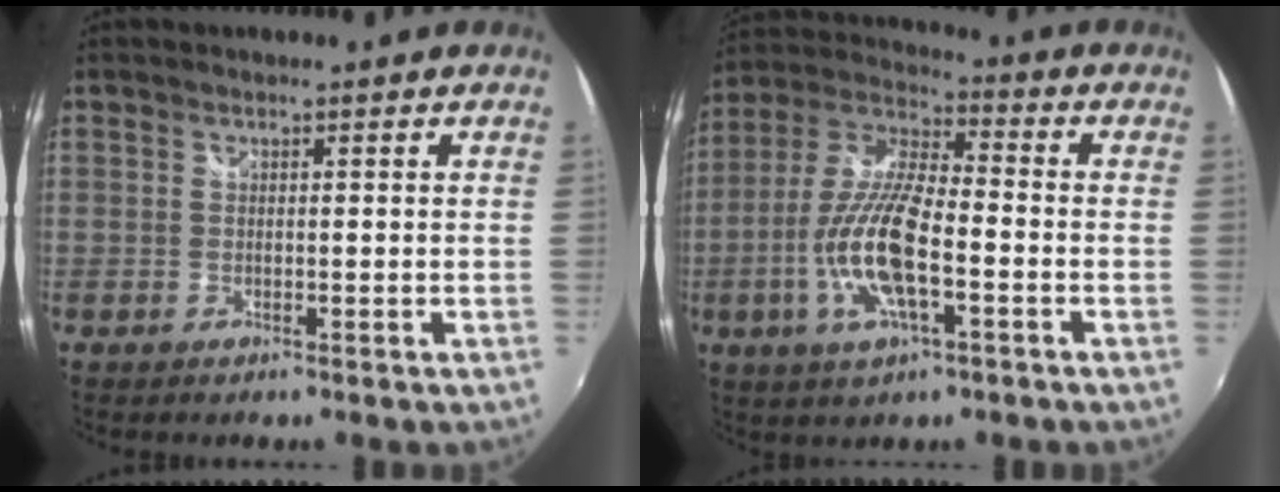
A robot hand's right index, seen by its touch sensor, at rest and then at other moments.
{"total": 15.0, "force": [-4.6, 4.5, 13.5], "torque": [-0.281, -0.008, -0.090]}